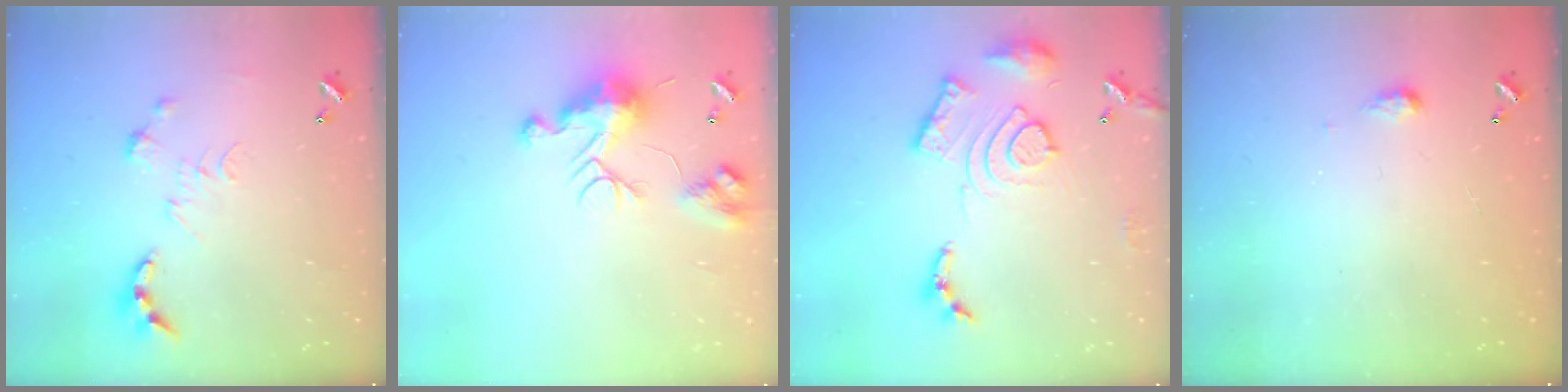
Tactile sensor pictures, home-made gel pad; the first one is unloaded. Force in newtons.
{"total": 10.9, "press": 10.8, "slide": 0.8}
{"total": 16.6, "press": 16.6, "slide": 1.6}
{"total": 3.4, "press": 3.4, "slide": 0.4}